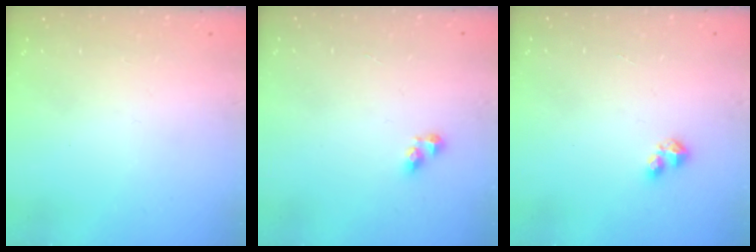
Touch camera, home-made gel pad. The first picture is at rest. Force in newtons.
{"total": 3.0, "press": 3.0, "slide": 0.3}
{"total": 3.3, "press": 3.3, "slide": 0.5}